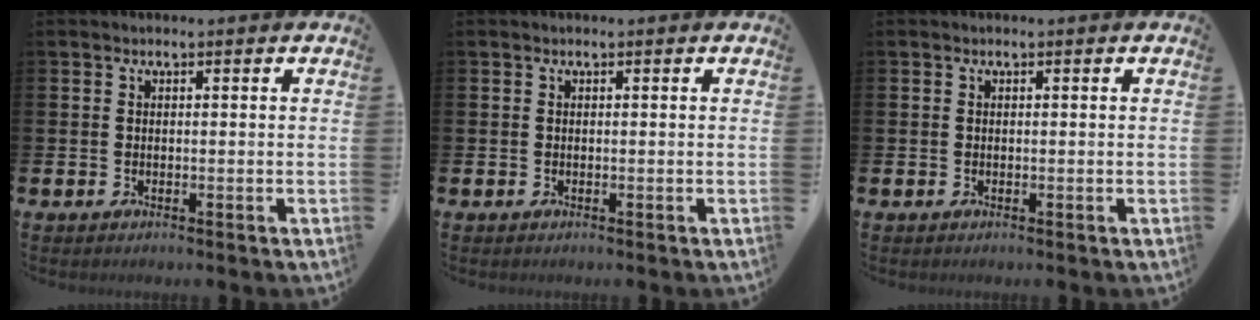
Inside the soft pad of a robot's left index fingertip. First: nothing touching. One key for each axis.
{"total": 0.0}
{"total": 0.0}